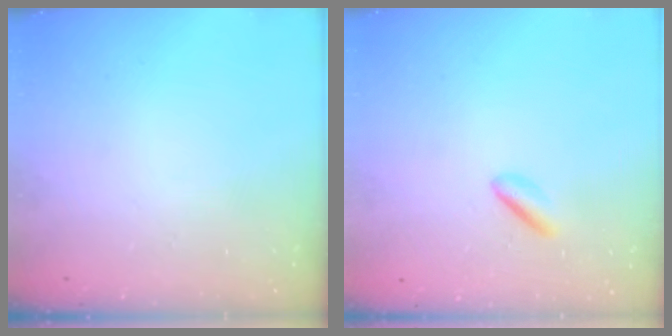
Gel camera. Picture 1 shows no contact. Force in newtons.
{"total": 2.0, "press": 1.9, "slide": 0.7}